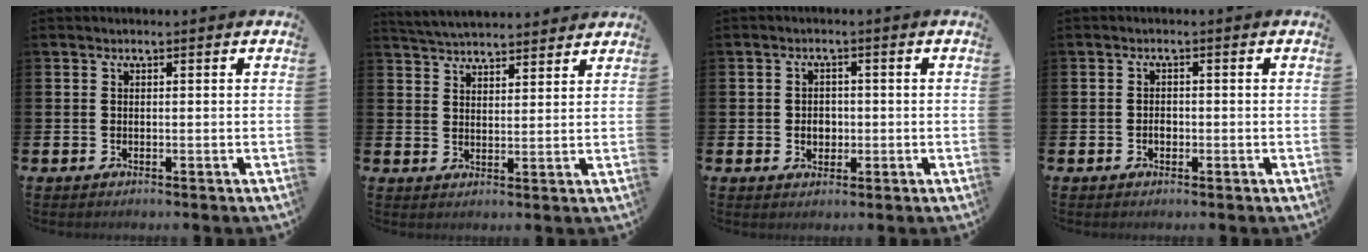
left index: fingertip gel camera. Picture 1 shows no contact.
{"total": 4.4, "force": [4.4, 0.5, 0.1], "torque": [-0.010, -0.024, 0.079]}
{"total": 2.5, "force": [-0.3, 2.1, 1.3], "torque": [-0.008, -0.002, -0.013]}
{"total": 1.3, "force": [-0.4, 0.9, 0.9], "torque": [-0.012, 0.001, -0.010]}